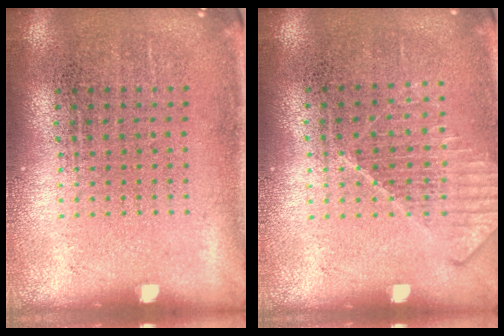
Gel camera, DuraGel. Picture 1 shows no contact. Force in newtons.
{"total": 1.3, "press": 1.2, "slide": 0.4}